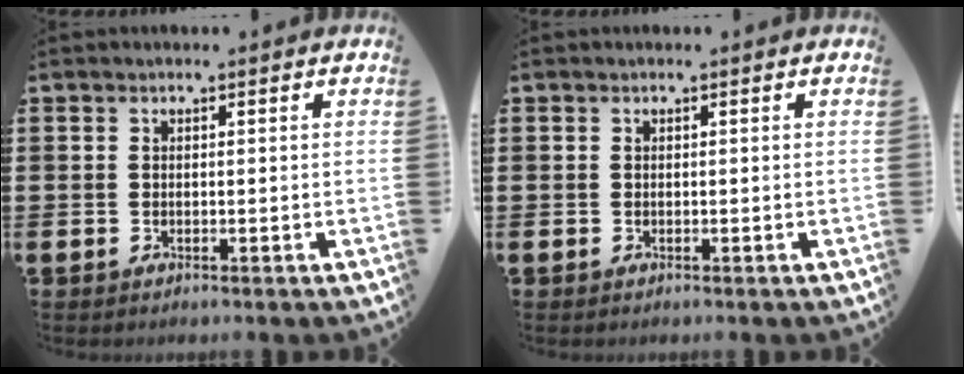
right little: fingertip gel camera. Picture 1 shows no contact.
{"total": 0.0}